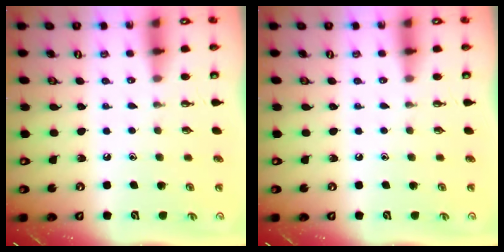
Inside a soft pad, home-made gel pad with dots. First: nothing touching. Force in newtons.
{"total": 0.0}